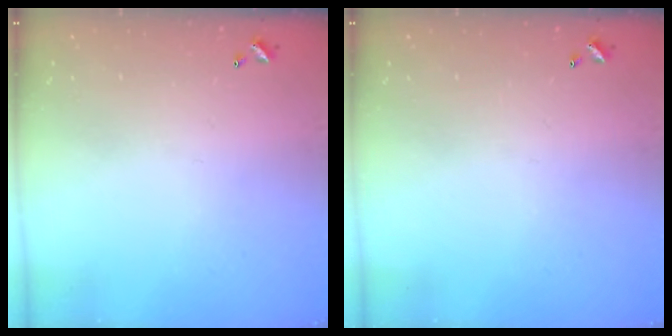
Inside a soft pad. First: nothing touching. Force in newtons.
{"total": 0.0}